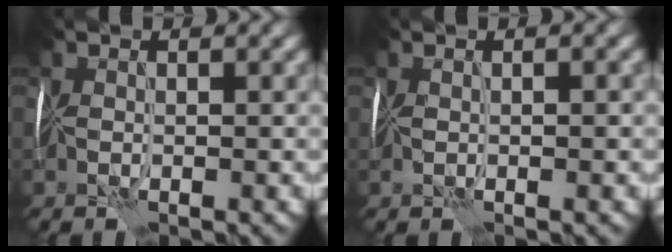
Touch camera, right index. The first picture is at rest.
{"total": 0.9, "force": [0.1, 0.1, 0.9], "torque": [-0.015, -0.002, 0.001]}